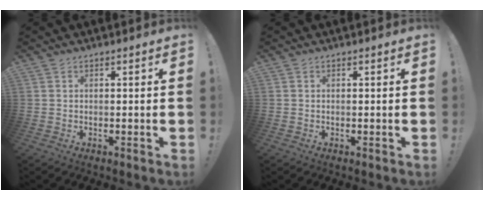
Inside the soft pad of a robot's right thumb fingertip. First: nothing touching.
{"total": 0.0}